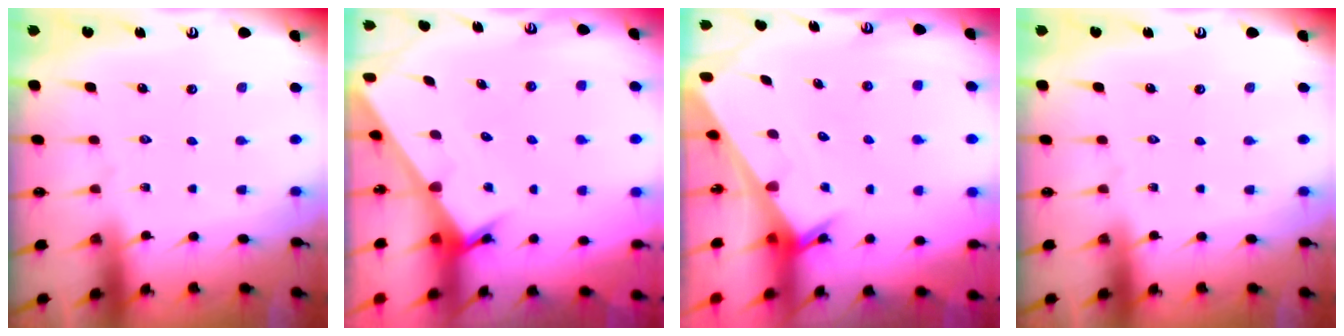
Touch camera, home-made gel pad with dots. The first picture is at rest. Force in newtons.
{"total": 3.4, "press": 3.4, "slide": 0.1}
{"total": 3.0, "press": 3.0, "slide": 0.2}
{"total": 0.0}